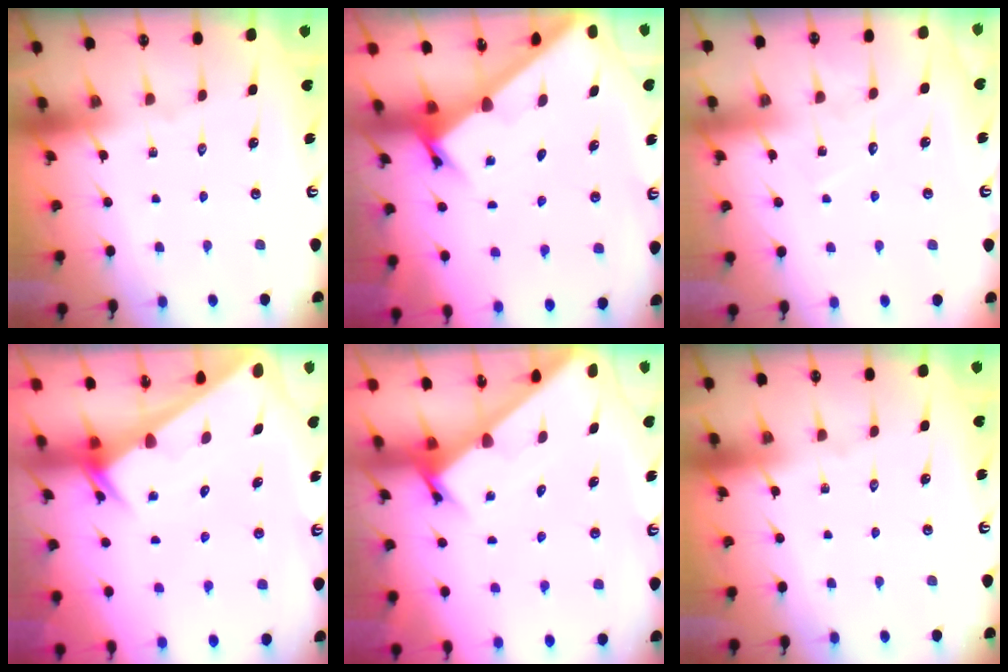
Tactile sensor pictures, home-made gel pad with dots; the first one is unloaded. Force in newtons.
{"total": 2.4, "press": 2.4, "slide": 0.3}
{"total": 4.7, "press": 4.7, "slide": 0.4}
{"total": 2.4, "press": 2.4, "slide": 0.1}
{"total": 2.2, "press": 2.2, "slide": 0.1}
{"total": 0.0}